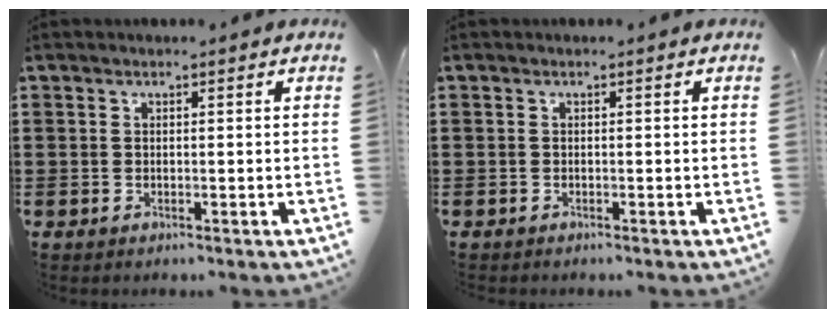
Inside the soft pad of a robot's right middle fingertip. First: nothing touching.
{"total": 0.0}